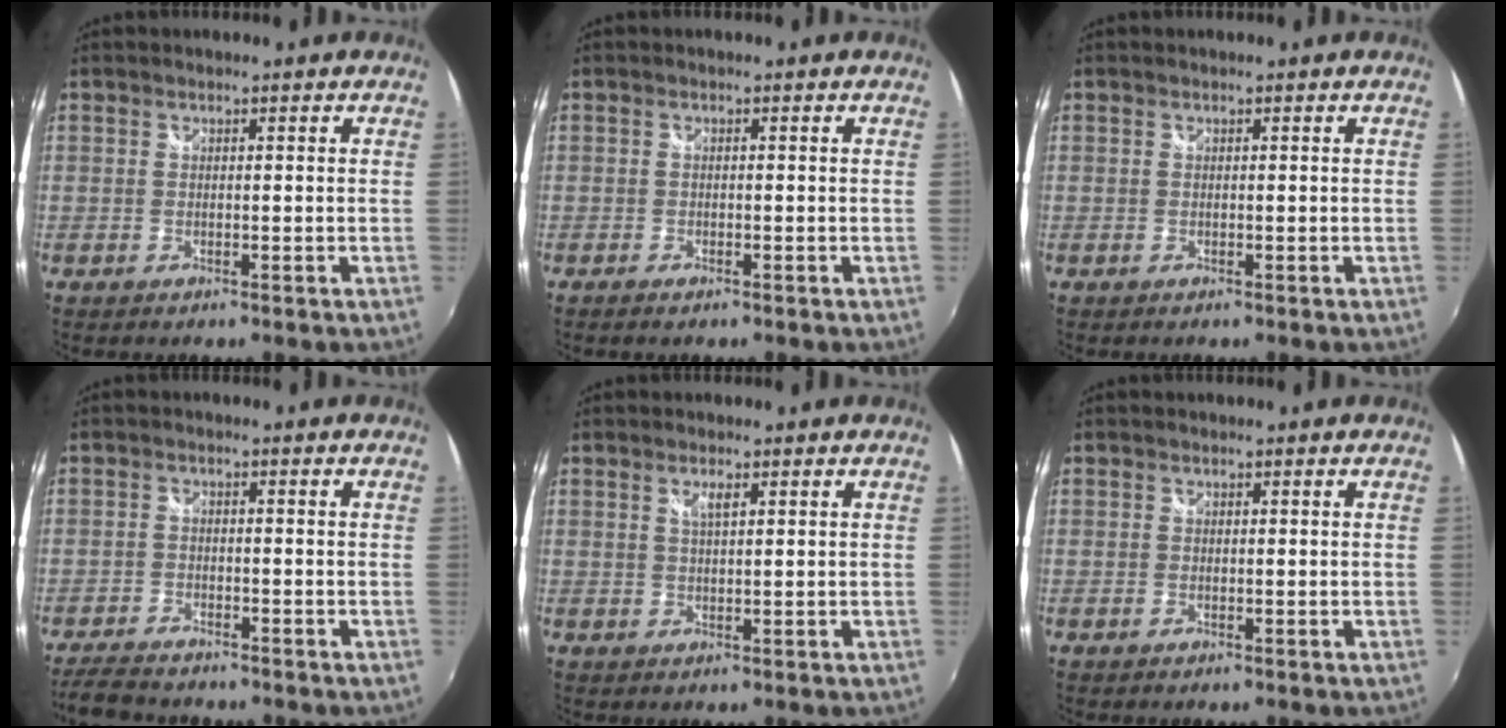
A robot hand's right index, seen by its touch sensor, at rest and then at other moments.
{"total": 1.0, "force": [-0.8, 0.3, 0.5], "torque": [-0.011, -0.004, -0.015]}
{"total": 0.0}
{"total": 9.0, "force": [-8.1, 2.3, 3.2], "torque": [-0.094, -0.007, -0.139]}
{"total": 2.0, "force": [0.9, 0.5, 1.7], "torque": [-0.029, 0.001, 0.015]}
{"total": 0.0}